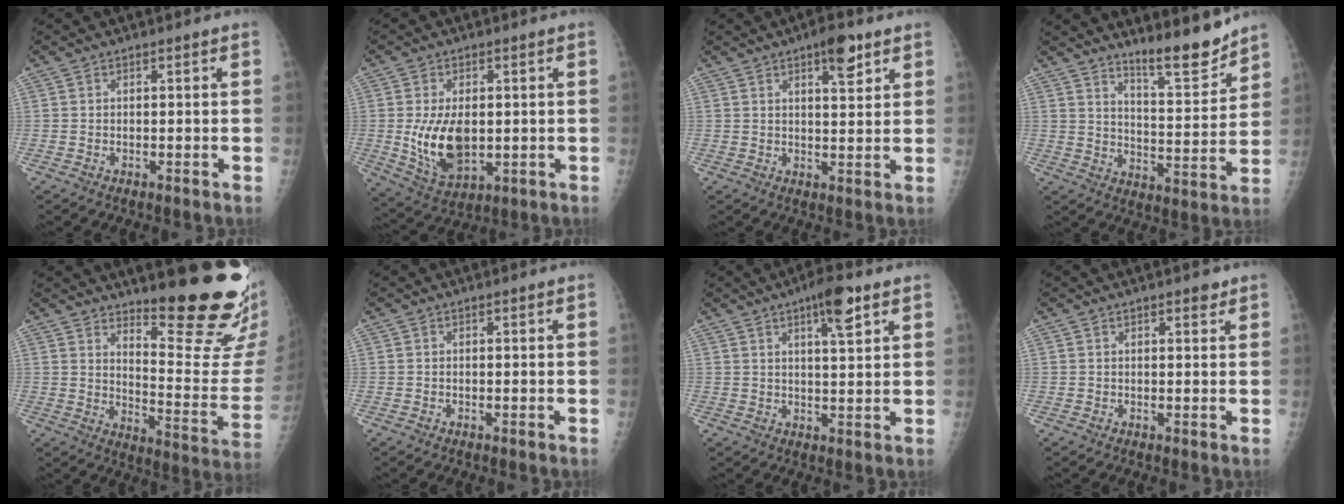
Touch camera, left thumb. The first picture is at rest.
{"total": 10.6, "force": [-0.4, 6.1, 8.6], "torque": [-0.142, -0.015, 0.013]}
{"total": 6.1, "force": [3.5, 2.0, 4.6], "torque": [-0.048, -0.016, 0.049]}
{"total": 10.4, "force": [9.1, 1.1, 4.9], "torque": [-0.053, -0.079, 0.152]}
{"total": 19.9, "force": [15.7, 2.5, 12.0], "torque": [-0.147, -0.156, 0.221]}
{"total": 0.0}
{"total": 7.3, "force": [4.0, 1.7, 5.9], "torque": [-0.079, -0.016, 0.062]}
{"total": 2.3, "force": [1.7, 0.7, 1.4], "torque": [-0.002, -0.004, 0.022]}